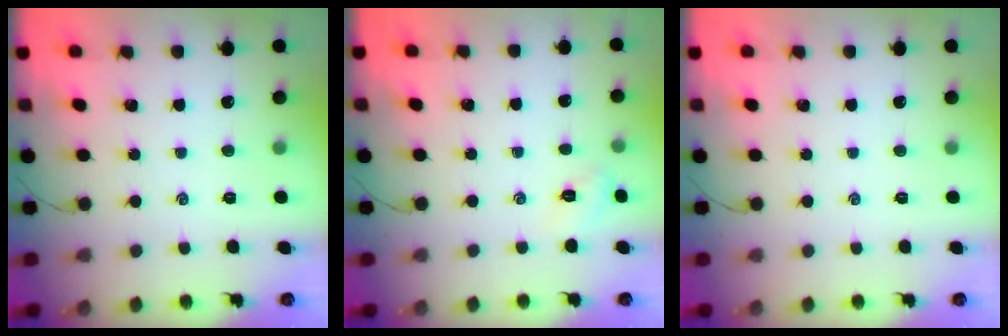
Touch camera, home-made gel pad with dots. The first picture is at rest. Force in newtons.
{"total": 2.7, "press": 2.6, "slide": 0.8}
{"total": 0.0}